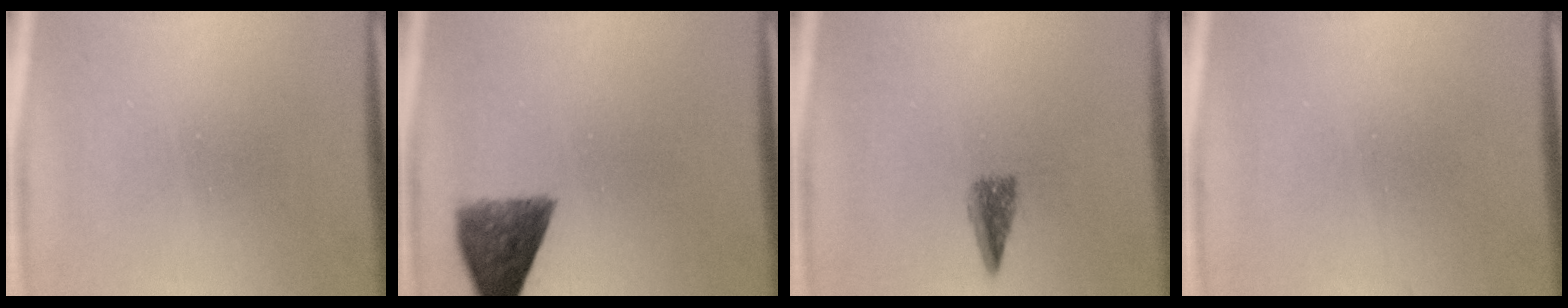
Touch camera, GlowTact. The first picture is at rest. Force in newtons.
{"total": 7.5}
{"total": 2.7}
{"total": 1.1}